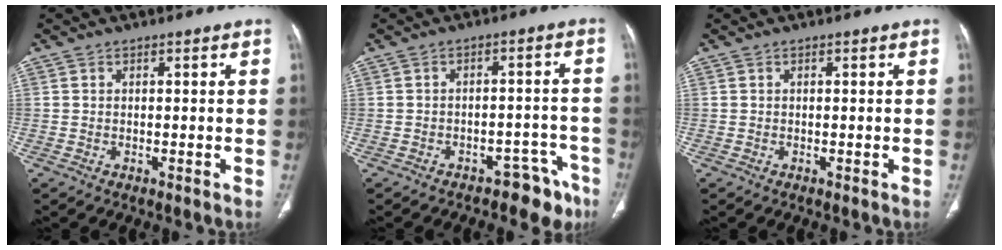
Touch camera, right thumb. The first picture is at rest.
{"total": 6.9, "force": [-5.2, 3.9, 2.3], "torque": [-0.001, 0.063, -0.069]}
{"total": 0.0}